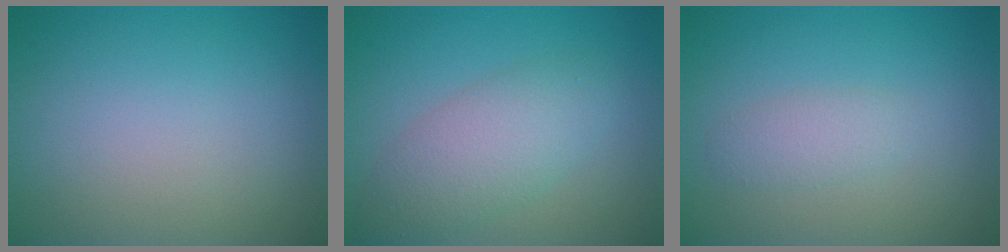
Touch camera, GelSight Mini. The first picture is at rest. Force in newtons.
{"total": 4.4, "press": 4.4, "slide": 0.2}
{"total": 1.6, "press": 1.6, "slide": 0.1}